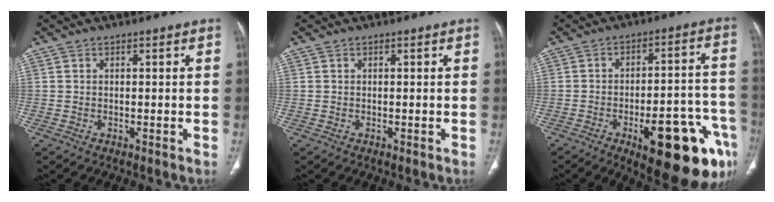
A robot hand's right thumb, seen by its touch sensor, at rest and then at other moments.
{"total": 0.0}
{"total": 21.9, "force": [-10.4, 7.0, 18.0], "torque": [-0.168, 0.052, -0.131]}